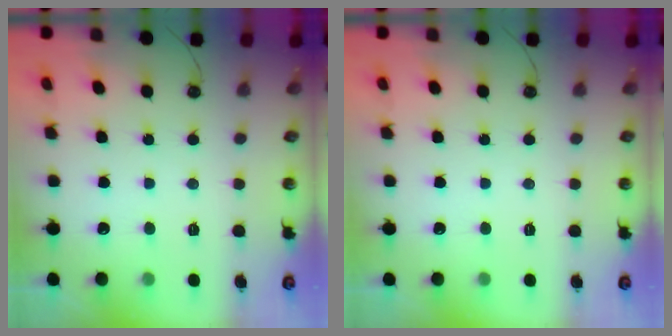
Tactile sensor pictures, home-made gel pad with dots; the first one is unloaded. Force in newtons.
{"total": 0.0}